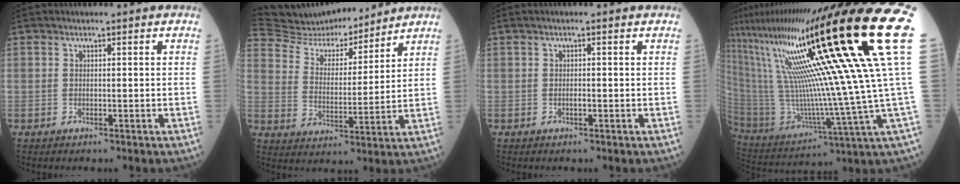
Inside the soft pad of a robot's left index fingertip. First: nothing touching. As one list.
[{"total": 17.0, "force": [16.0, 3.7, 4.2], "torque": [-0.079, 0.007, 0.263]}, {"total": 0.7, "force": [-0.1, 0.0, 0.7], "torque": [-0.015, 0.000, -0.003]}, {"total": 33.7, "force": [14.5, -1.2, 30.5], "torque": [-0.455, 0.014, 0.249]}]